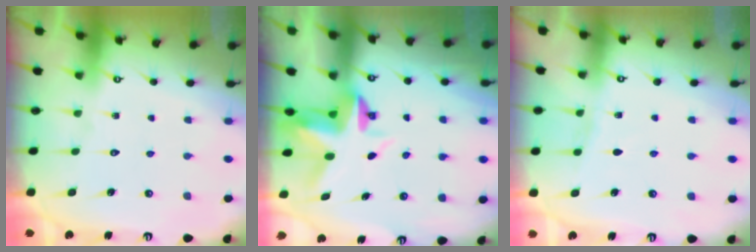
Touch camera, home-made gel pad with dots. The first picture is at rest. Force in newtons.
{"total": 3.8, "press": 3.8, "slide": 0.4}
{"total": 1.9, "press": 1.9, "slide": 0.3}